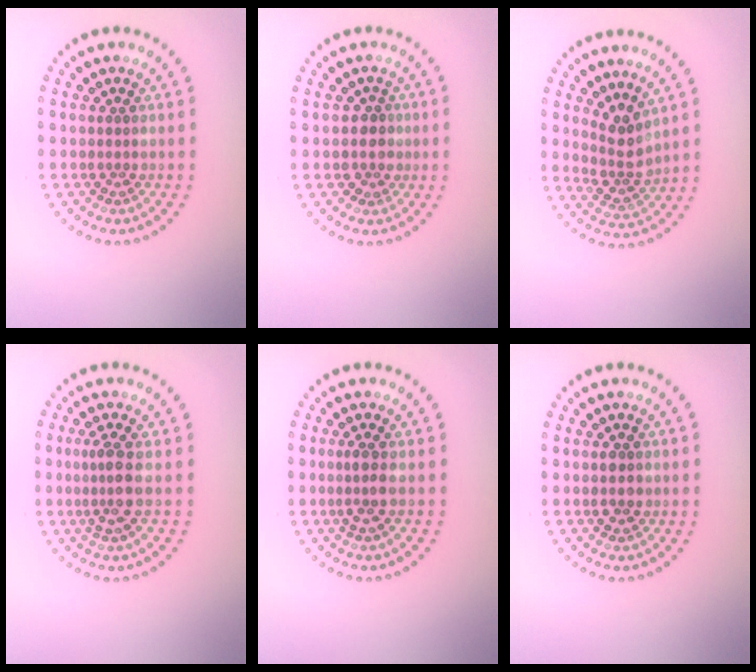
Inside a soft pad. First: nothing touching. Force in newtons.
{"total": 2.2, "press": 1.8, "slide": 1.2}
{"total": 2.7, "press": 2.0, "slide": 1.8}
{"total": 2.4, "press": 2.0, "slide": 1.4}
{"total": 1.5, "press": 1.2, "slide": 0.9}
{"total": 1.4, "press": 1.3, "slide": 0.1}